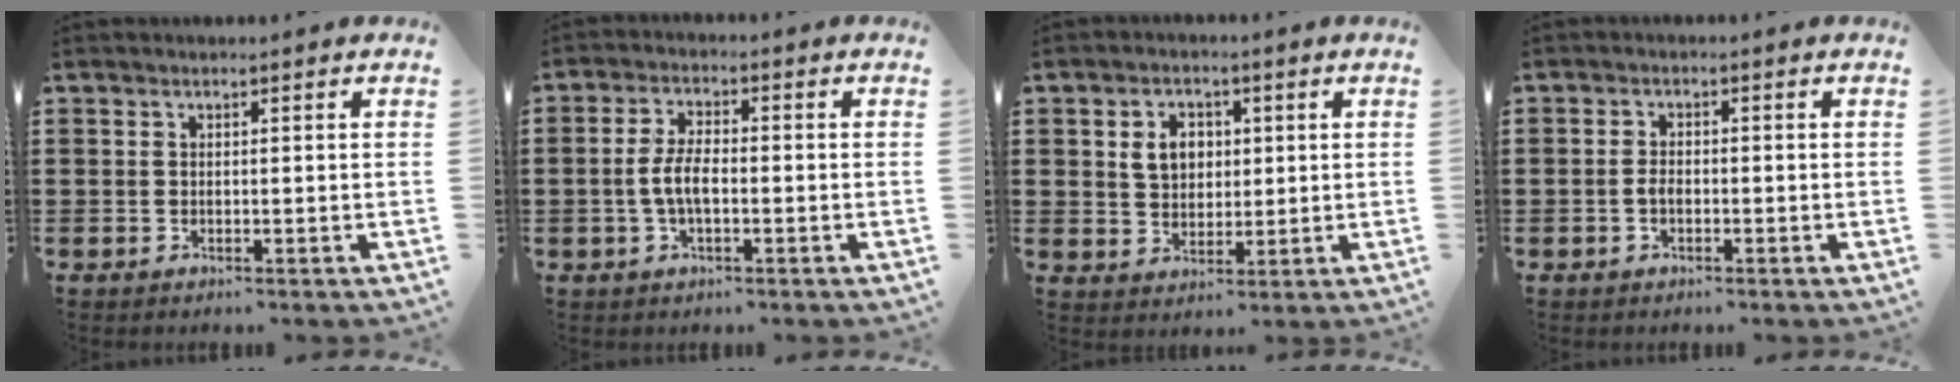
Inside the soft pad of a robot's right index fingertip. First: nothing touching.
{"total": 4.8, "force": [-0.9, 2.0, 4.2], "torque": [-0.104, -0.003, -0.025]}
{"total": 4.9, "force": [1.1, 3.9, 2.8], "torque": [-0.060, 0.011, 0.015]}
{"total": 1.8, "force": [-0.6, 0.8, 1.4], "torque": [-0.036, -0.004, -0.012]}